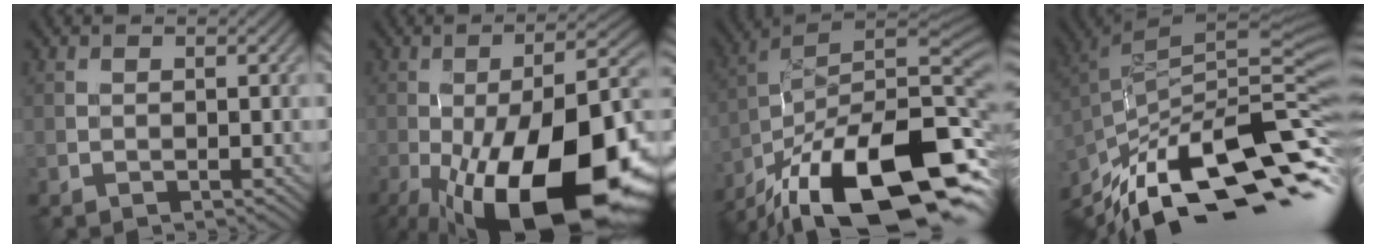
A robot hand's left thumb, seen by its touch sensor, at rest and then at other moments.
{"total": 22.5, "force": [-9.2, 8.7, 18.6], "torque": [-0.281, -0.031, -0.132]}
{"total": 19.5, "force": [-11.9, 6.8, 13.8], "torque": [-0.244, 0.005, -0.200]}
{"total": 16.4, "force": [-9.2, 5.9, 12.2], "torque": [-0.248, 0.002, -0.163]}